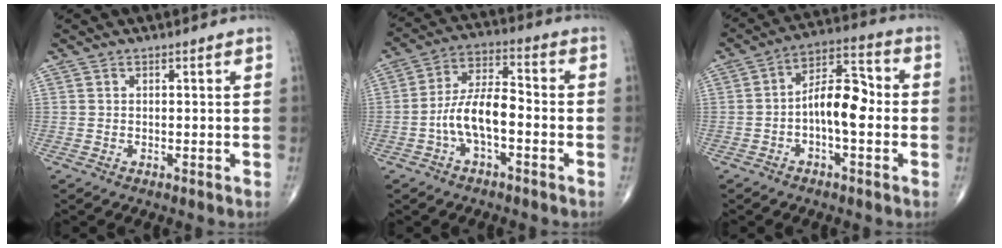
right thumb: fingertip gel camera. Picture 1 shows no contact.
{"total": 9.7, "force": [-2.7, 4.2, 8.3], "torque": [-0.159, 0.041, -0.057]}
{"total": 10.4, "force": [-1.4, 4.8, 9.0], "torque": [-0.137, 0.040, -0.032]}